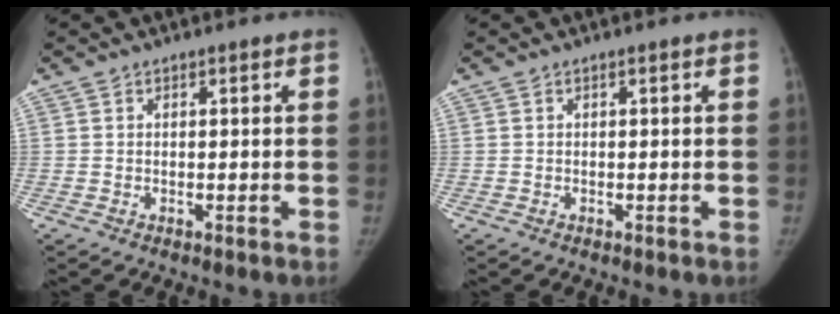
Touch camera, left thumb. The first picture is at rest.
{"total": 0.0}